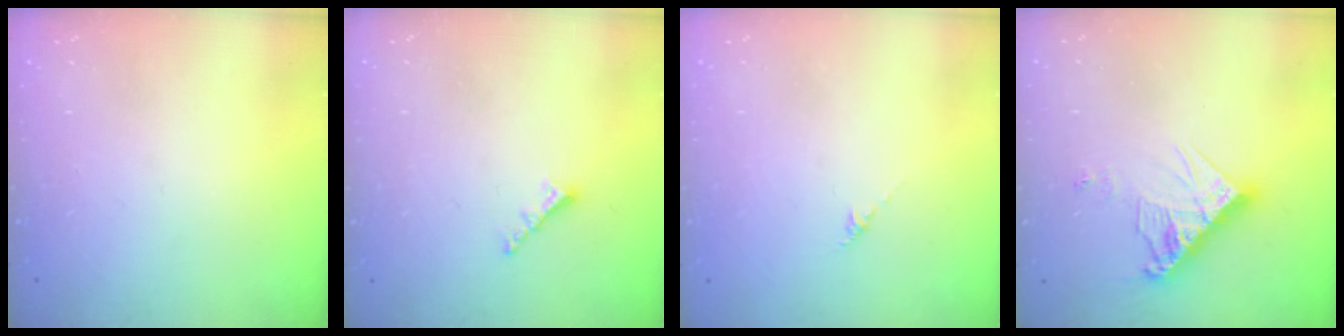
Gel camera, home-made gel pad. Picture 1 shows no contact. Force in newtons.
{"total": 3.1, "press": 3.1, "slide": 0.3}
{"total": 0.0}
{"total": 12.1, "press": 12.0, "slide": 0.9}